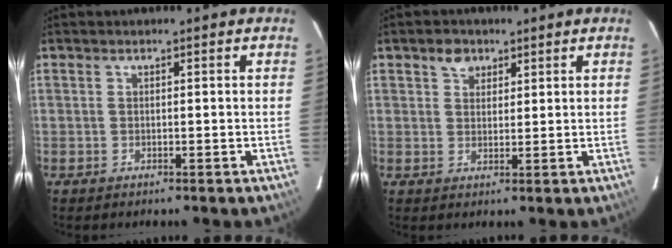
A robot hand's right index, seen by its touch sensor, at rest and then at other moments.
{"total": 3.3, "force": [2.0, 2.4, 1.1], "torque": [-0.012, 0.010, 0.034]}